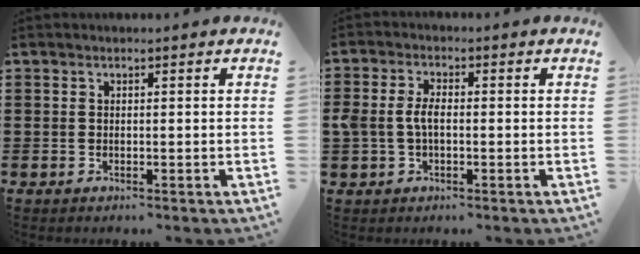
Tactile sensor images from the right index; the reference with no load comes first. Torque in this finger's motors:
{"motor_torque": [0.15, -0.05, 0.20, 0.12]}